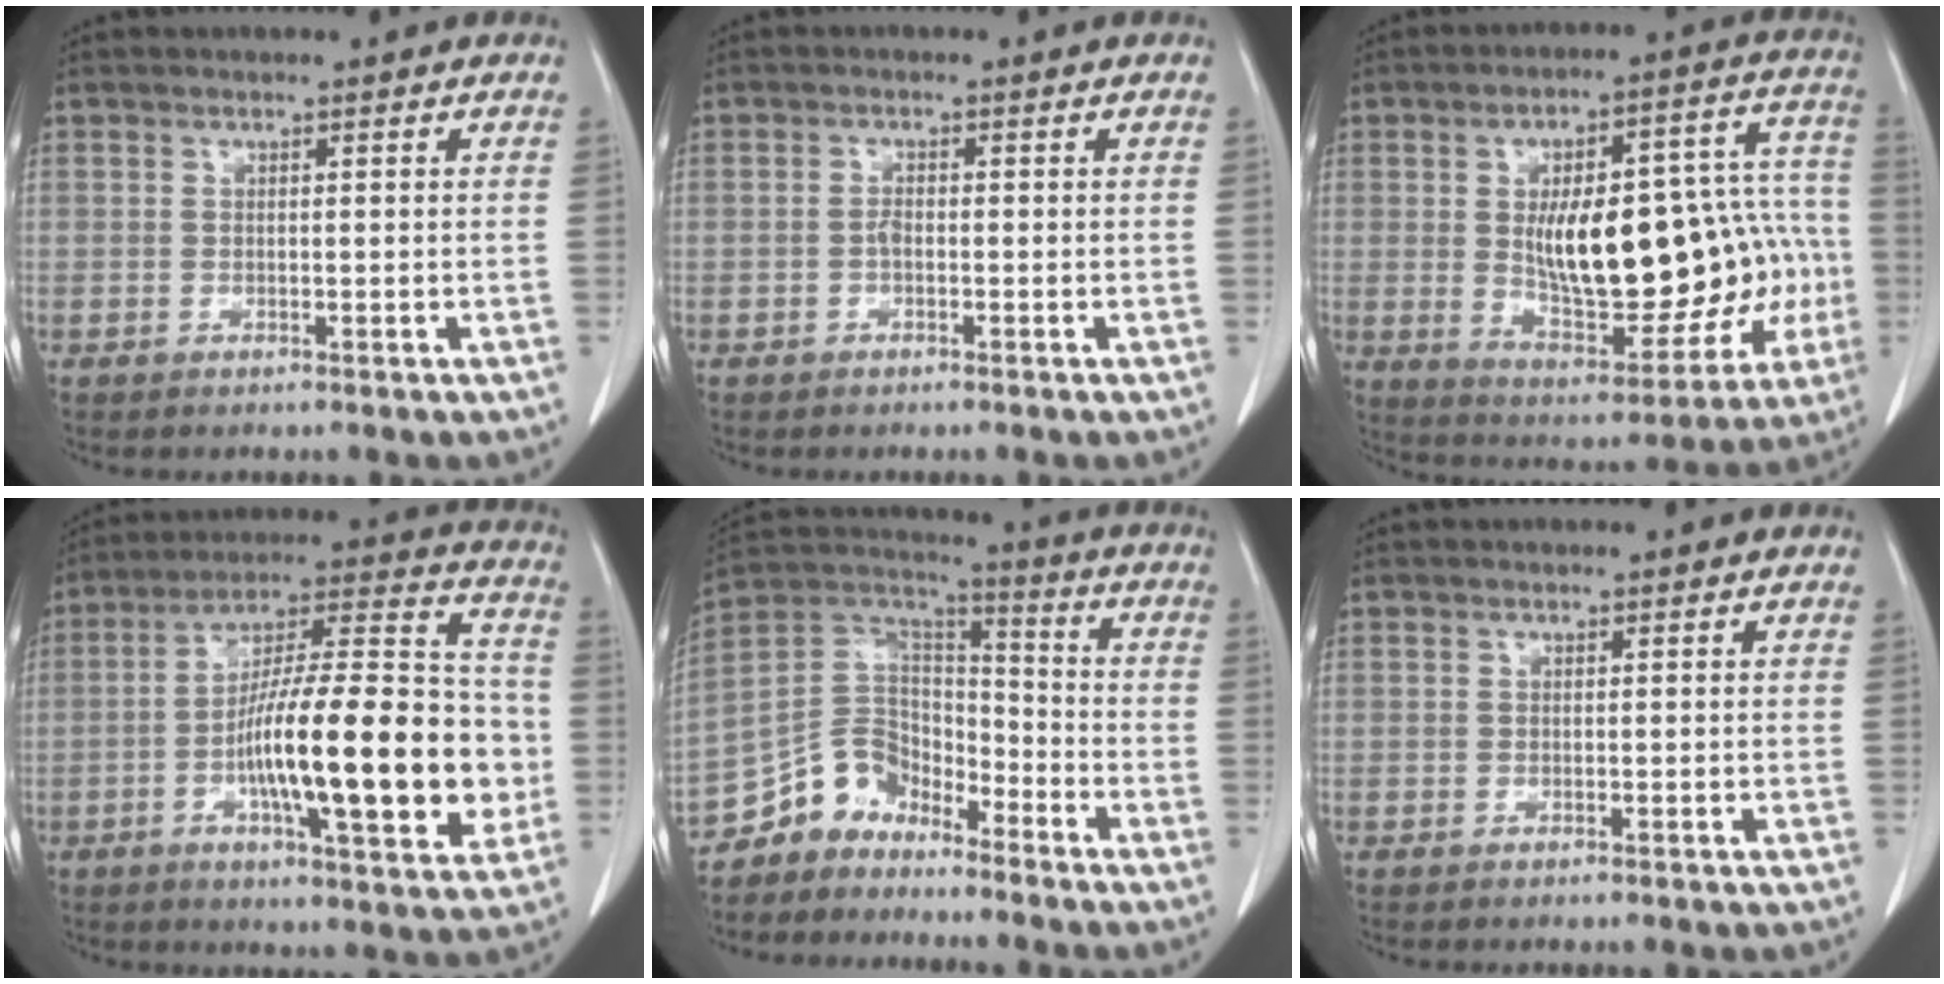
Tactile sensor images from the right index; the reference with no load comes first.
{"total": 1.0, "force": [-0.3, 0.5, 0.9], "torque": [-0.015, 0.005, -0.005]}
{"total": 23.8, "force": [-1.4, 9.9, 21.6], "torque": [-0.286, 0.043, 0.005]}
{"total": 22.6, "force": [-4.0, 4.4, 21.8], "torque": [-0.330, 0.017, -0.059]}
{"total": 9.7, "force": [-7.8, 5.6, 1.1], "torque": [-0.020, 0.057, -0.155]}
{"total": 0.0}